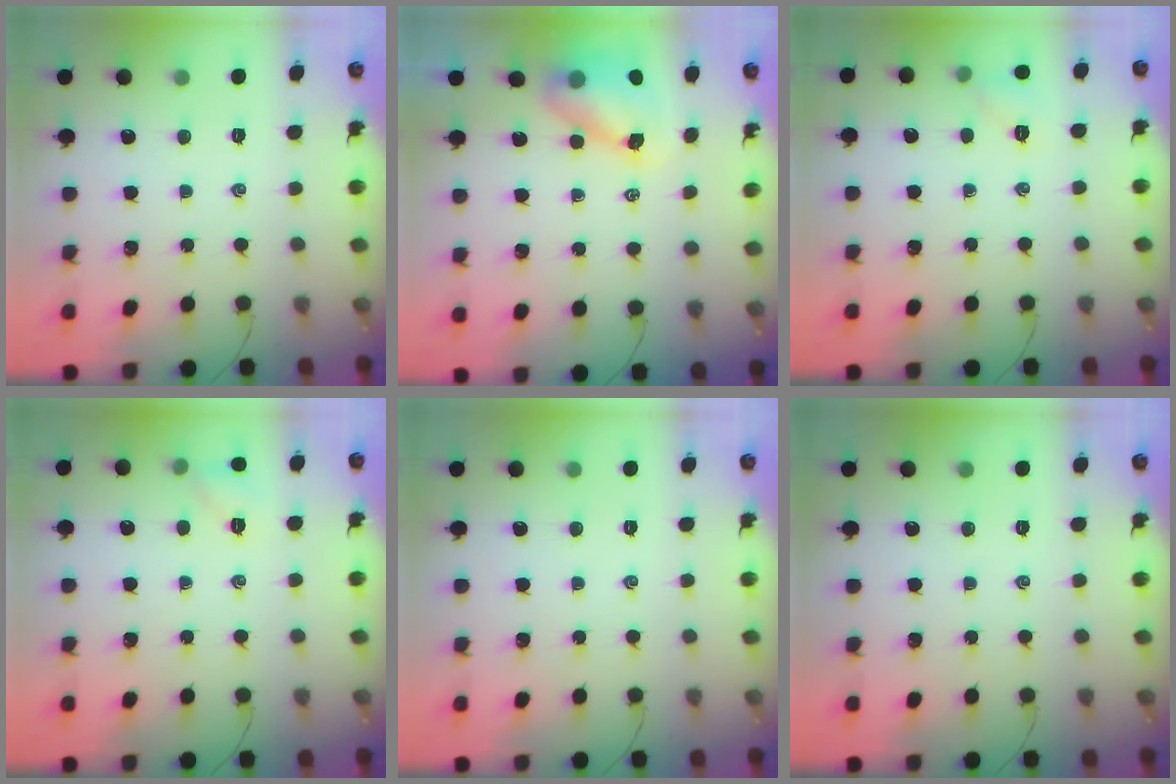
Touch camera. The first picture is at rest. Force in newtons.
{"total": 7.3, "press": 7.2, "slide": 1.2}
{"total": 5.6, "press": 5.5, "slide": 1.4}
{"total": 6.4, "press": 6.1, "slide": 1.9}
{"total": 0.0}
{"total": 0.0}